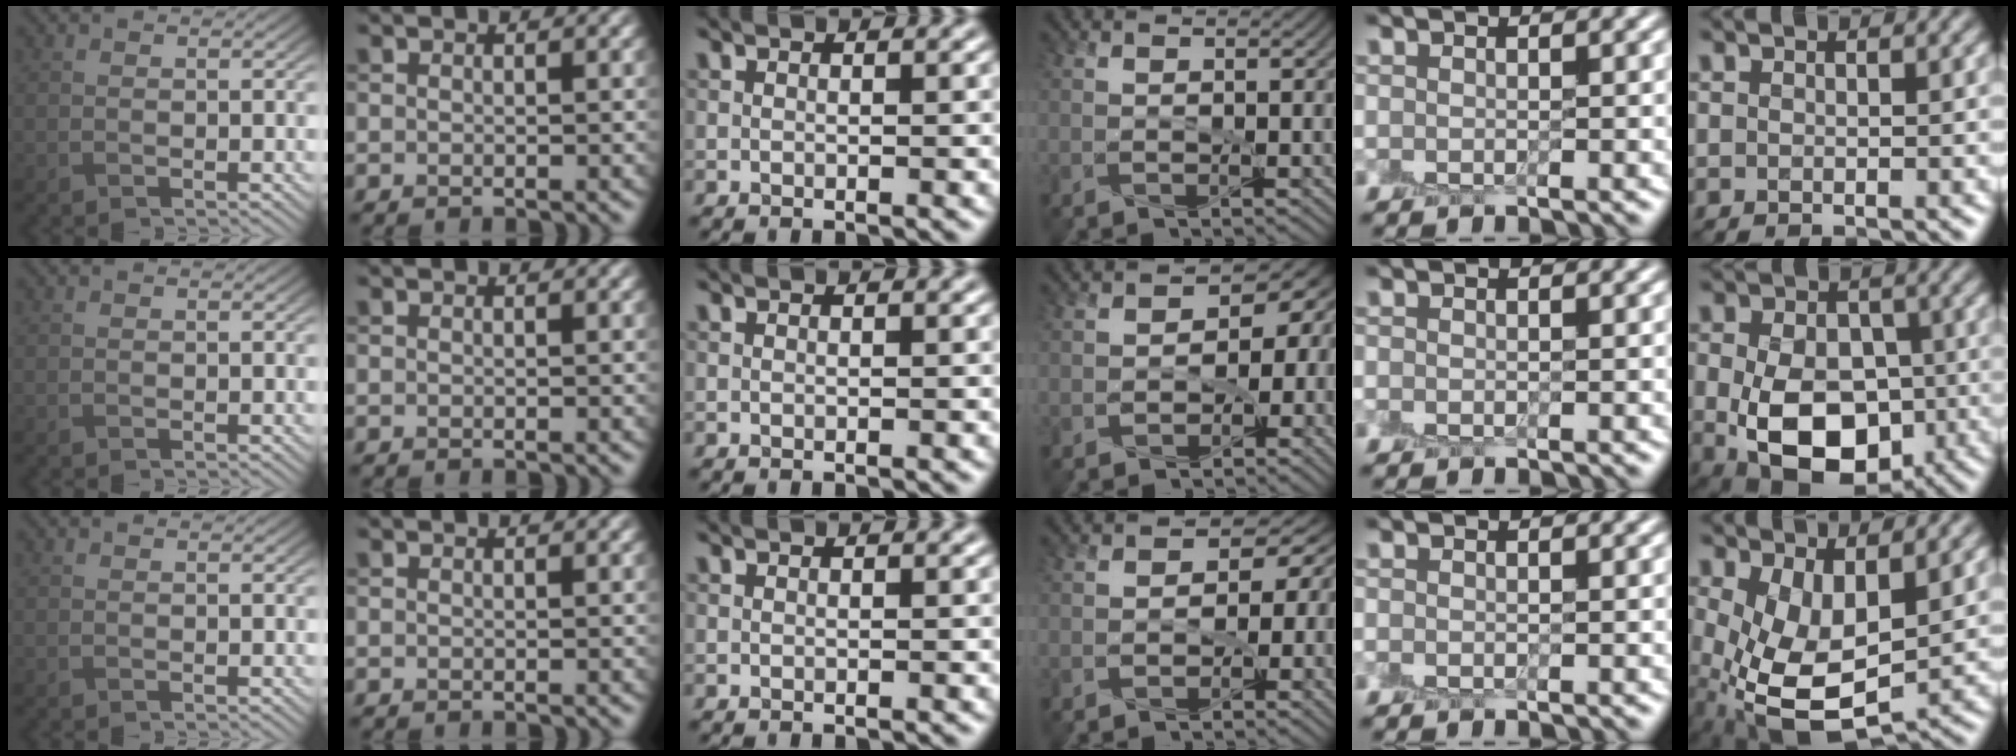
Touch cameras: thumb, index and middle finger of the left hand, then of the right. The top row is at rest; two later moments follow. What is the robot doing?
{"motion": "peel", "object": "lint roller sheet"}